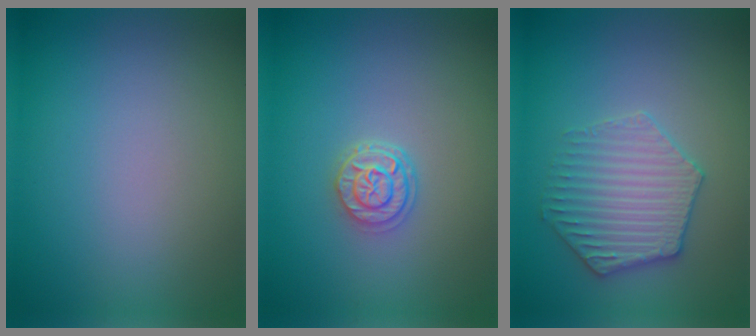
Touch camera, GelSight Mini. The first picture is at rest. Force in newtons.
{"total": 2.6, "press": 2.2, "slide": 1.5}
{"total": 3.9, "press": 3.9, "slide": 0.3}